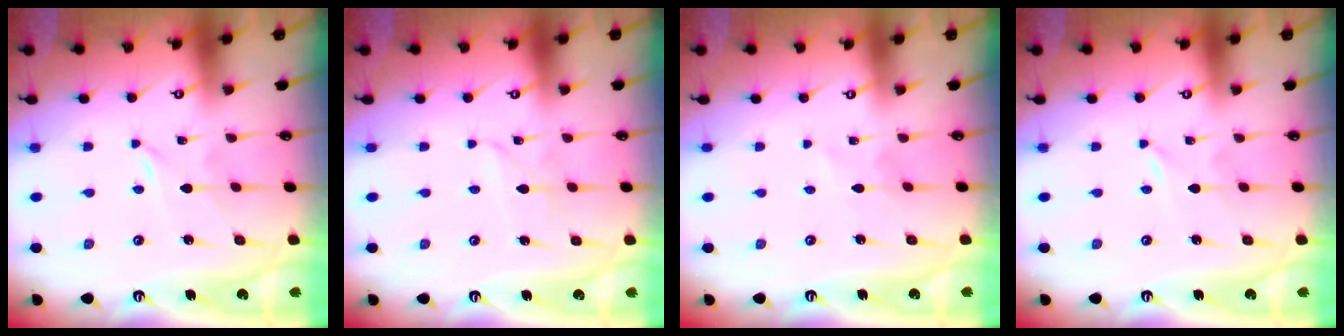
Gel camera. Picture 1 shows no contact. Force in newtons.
{"total": 1.8, "press": 1.8, "slide": 0.1}
{"total": 0.8, "press": 0.8, "slide": 0.1}
{"total": 0.0}